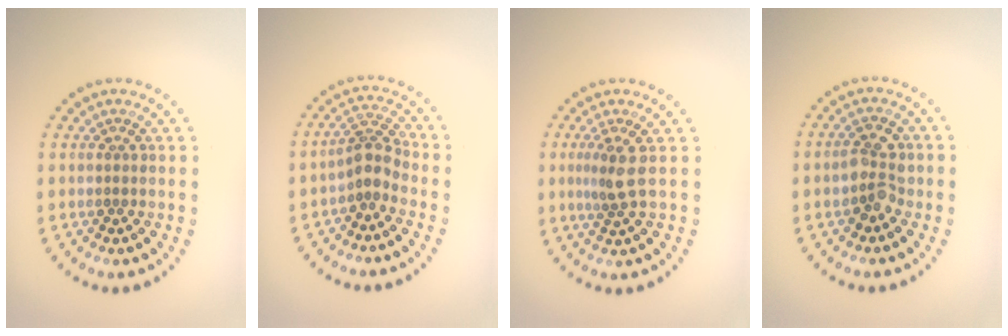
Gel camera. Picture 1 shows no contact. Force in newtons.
{"total": 2.6, "press": 2.0, "slide": 1.7}
{"total": 2.4, "press": 1.7, "slide": 1.7}
{"total": 2.6, "press": 2.6, "slide": 0.3}